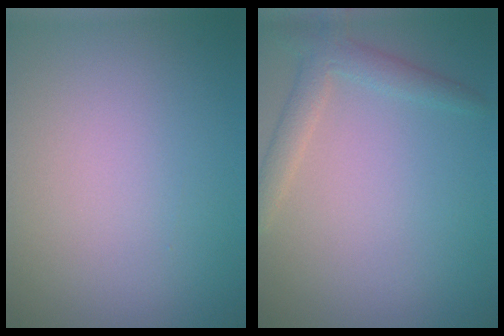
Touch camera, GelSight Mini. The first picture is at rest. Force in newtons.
{"total": 2.5, "press": 2.5, "slide": 0.2}